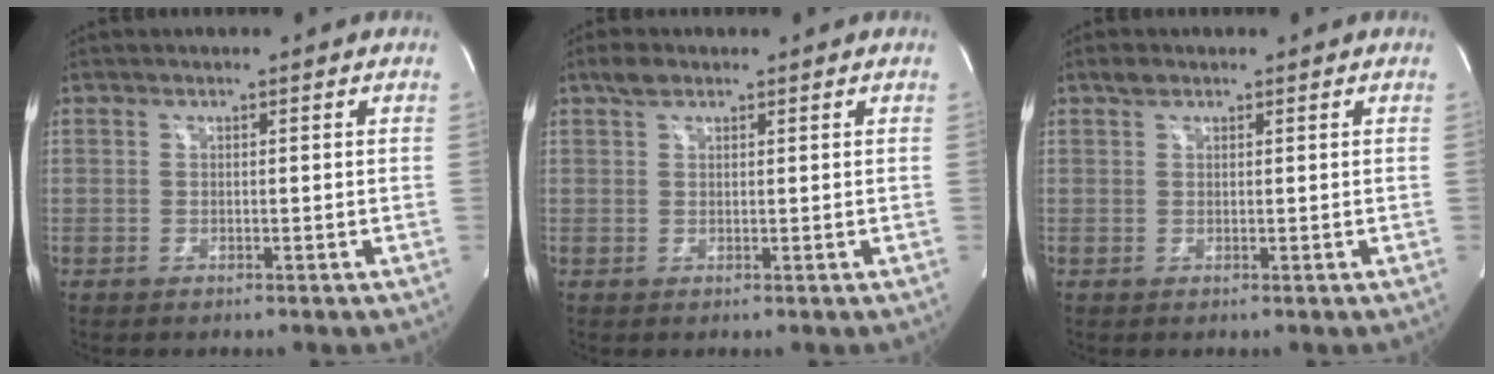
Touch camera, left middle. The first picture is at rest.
{"total": 2.0, "force": [1.4, 0.9, 0.9], "torque": [-0.025, 0.011, 0.027]}
{"total": 1.2, "force": [0.9, 0.6, 0.5], "torque": [-0.013, 0.008, 0.017]}